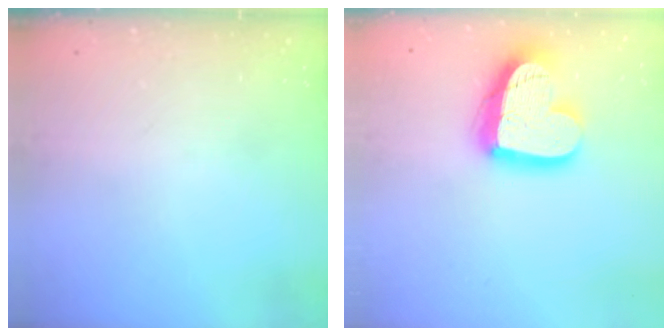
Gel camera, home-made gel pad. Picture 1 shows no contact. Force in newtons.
{"total": 21.4, "press": 21.3, "slide": 2.1}